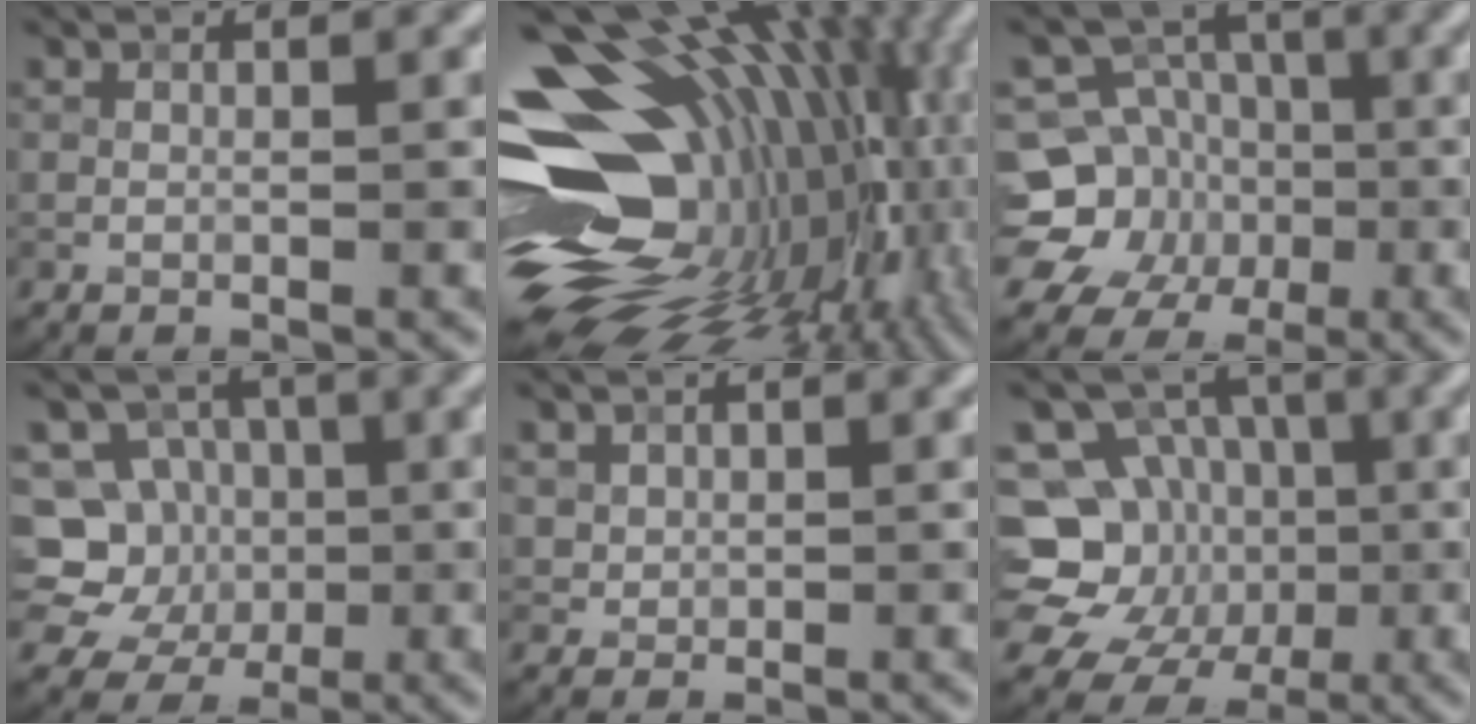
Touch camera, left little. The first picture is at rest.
{"total": 18.6, "force": [0.7, 12.3, 14.0], "torque": [-0.226, 0.007, 0.018]}
{"total": 11.0, "force": [-2.3, 10.1, 3.7], "torque": [-0.080, 0.003, -0.063]}
{"total": 7.3, "force": [-0.8, 6.8, 2.5], "torque": [-0.035, 0.011, -0.044]}
{"total": 1.8, "force": [0.9, 1.5, 0.6], "torque": [-0.020, -0.009, 0.035]}
{"total": 12.8, "force": [-1.7, 11.7, 4.8], "torque": [-0.109, 0.005, -0.045]}